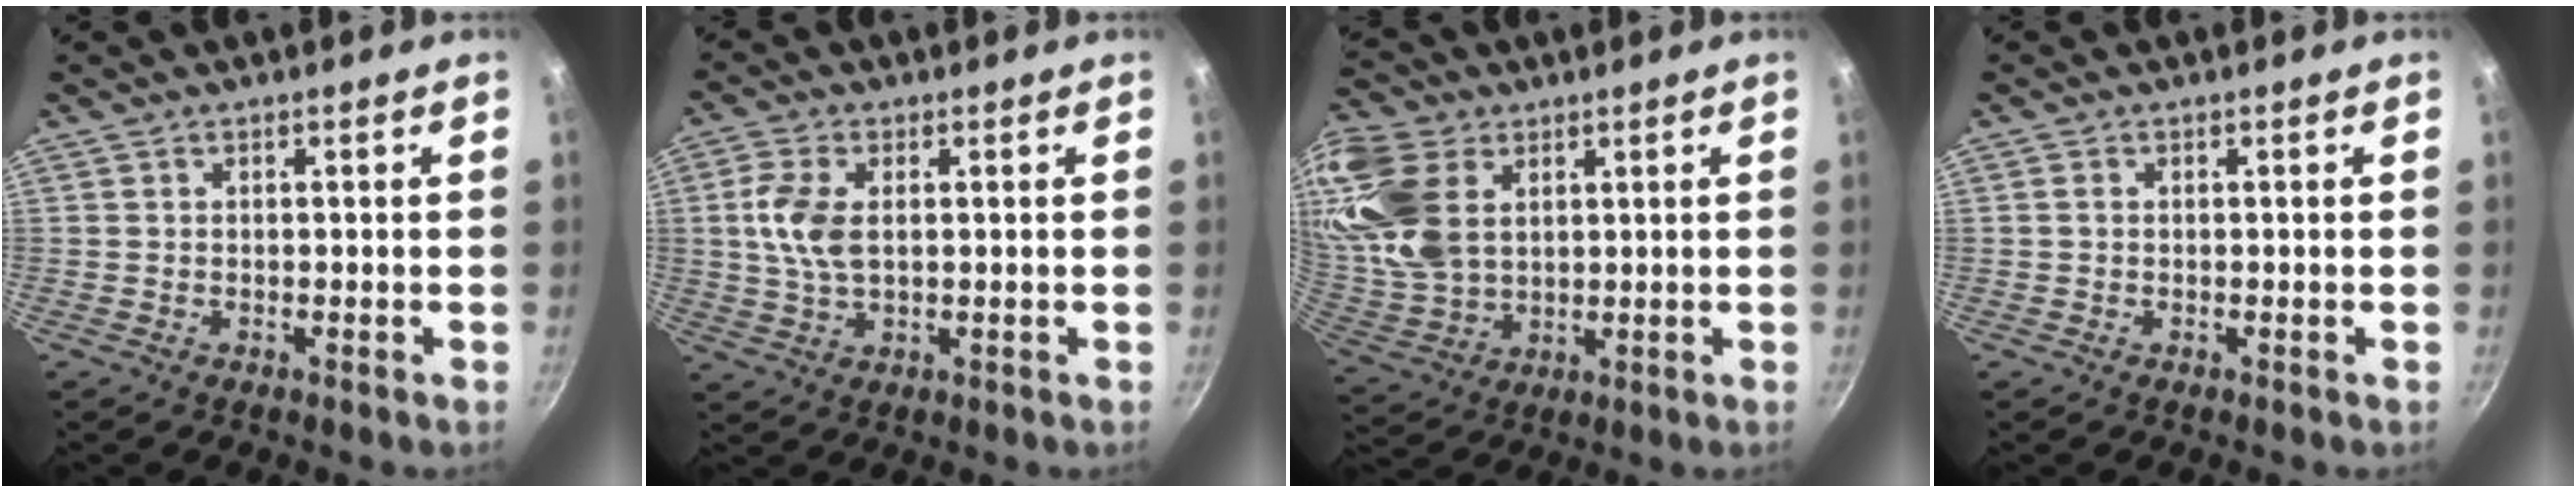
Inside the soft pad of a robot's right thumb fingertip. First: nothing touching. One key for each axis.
{"total": 7.7, "fx": 1.1, "fy": 4.3, "fz": 6.3, "tx": -0.127, "ty": 0.004, "tz": 0.021}
{"total": 17.3, "fx": 5.9, "fy": 11.7, "fz": 11.3, "tx": -0.229, "ty": -0.021, "tz": 0.123}
{"total": 0.6, "fx": 0.0, "fy": 0.5, "fz": 0.3, "tx": -0.005, "ty": 0.004, "tz": 0.000}